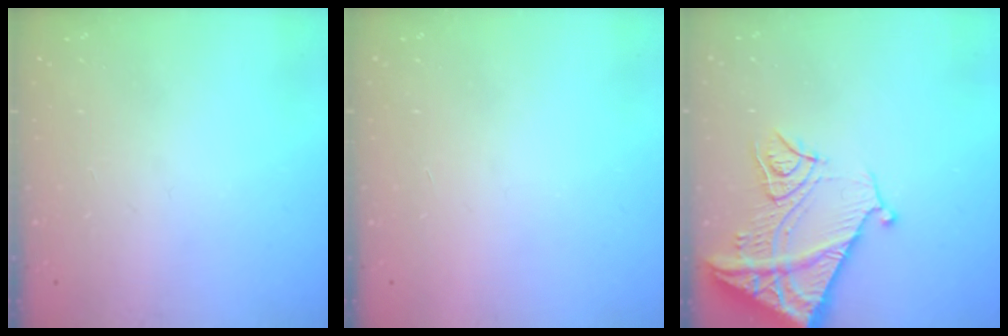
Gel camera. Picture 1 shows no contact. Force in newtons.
{"total": 1.6, "press": 1.6, "slide": 0.1}
{"total": 15.1, "press": 15.1, "slide": 1.5}